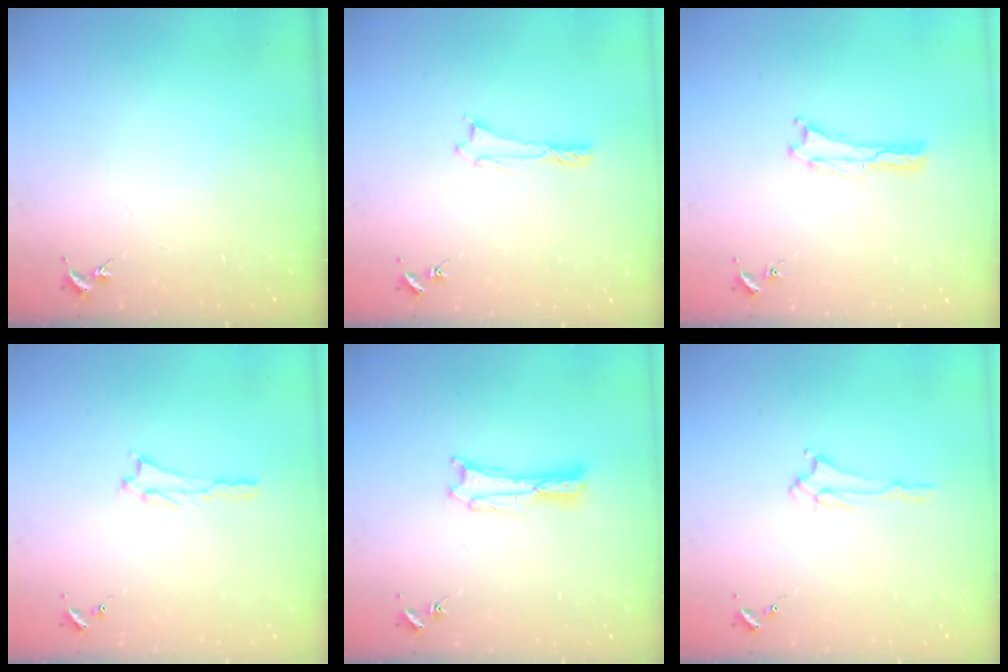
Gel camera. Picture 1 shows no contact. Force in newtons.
{"total": 0.5, "press": 0.5, "slide": 0.2}
{"total": 0.0}
{"total": 0.8, "press": 0.8, "slide": 0.2}
{"total": 0.6, "press": 0.6, "slide": 0.2}
{"total": 1.4, "press": 1.3, "slide": 0.2}